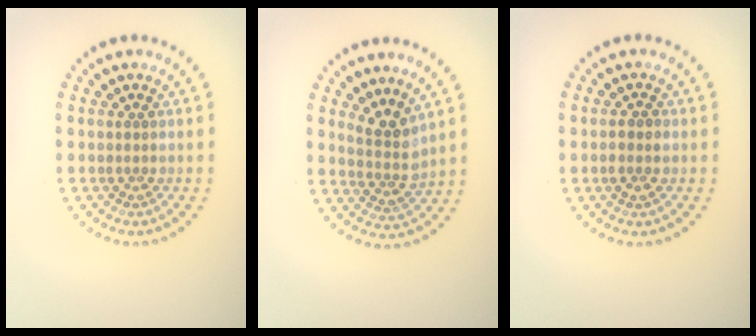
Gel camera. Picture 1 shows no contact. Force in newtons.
{"total": 2.9, "press": 2.1, "slide": 2.0}
{"total": 1.5, "press": 1.5, "slide": 0.4}